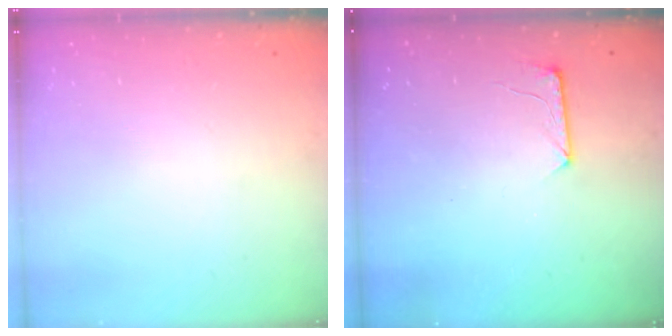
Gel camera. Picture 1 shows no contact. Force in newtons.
{"total": 7.1, "press": 7.0, "slide": 0.6}